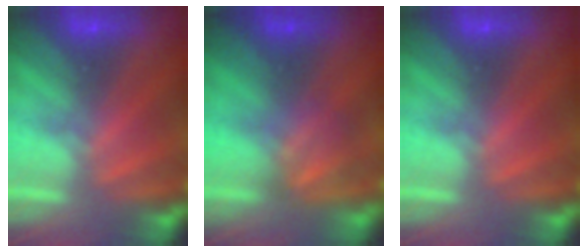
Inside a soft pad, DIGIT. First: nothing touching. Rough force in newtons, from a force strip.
{"total": 3.0}
{"total": 0.0}